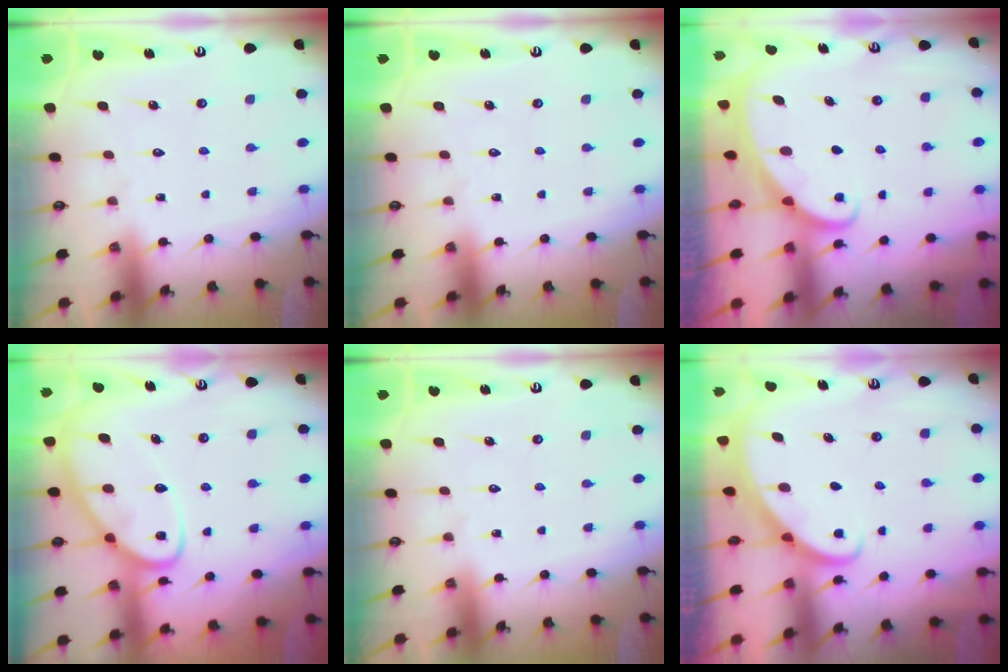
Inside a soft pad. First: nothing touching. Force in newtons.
{"total": 0.0}
{"total": 1.6, "press": 1.6, "slide": 0.1}
{"total": 11.2, "press": 11.2, "slide": 1.3}
{"total": 0.0}
{"total": 2.7, "press": 2.7, "slide": 0.2}